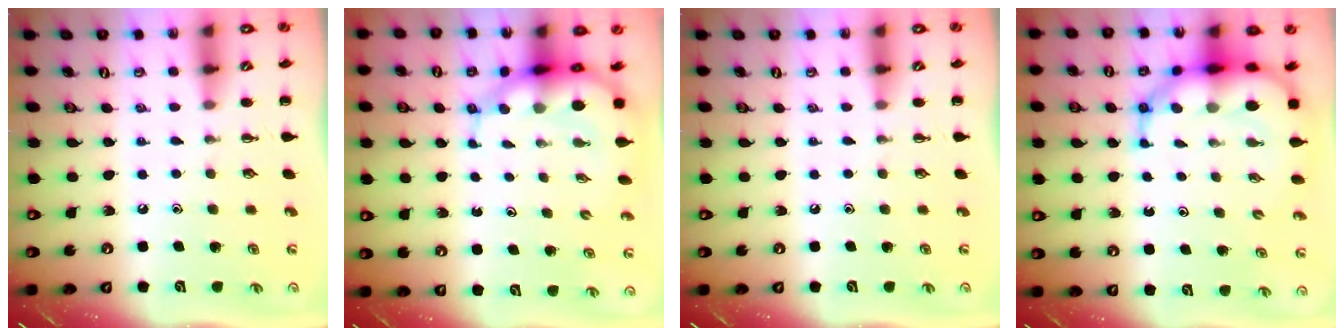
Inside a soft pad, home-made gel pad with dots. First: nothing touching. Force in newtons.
{"total": 8.1, "press": 7.7, "slide": 2.4}
{"total": 0.0}
{"total": 11.1, "press": 10.7, "slide": 3.1}